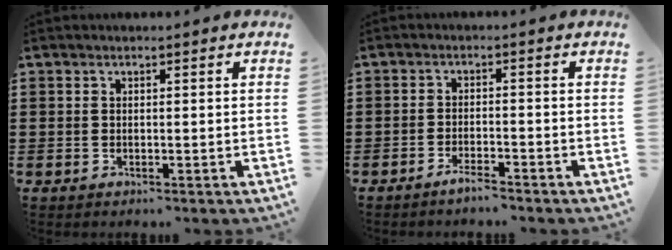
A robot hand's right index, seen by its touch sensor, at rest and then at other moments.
{"total": 2.2, "force": [-2.0, 0.2, 0.9], "torque": [-0.017, 0.005, -0.037]}